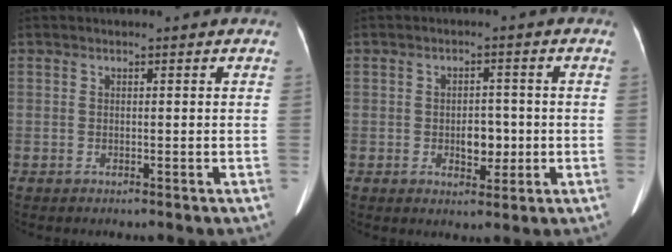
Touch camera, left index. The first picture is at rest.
{"total": 4.0, "force": [-0.7, 2.4, 3.1], "torque": [-0.044, 0.004, -0.006]}